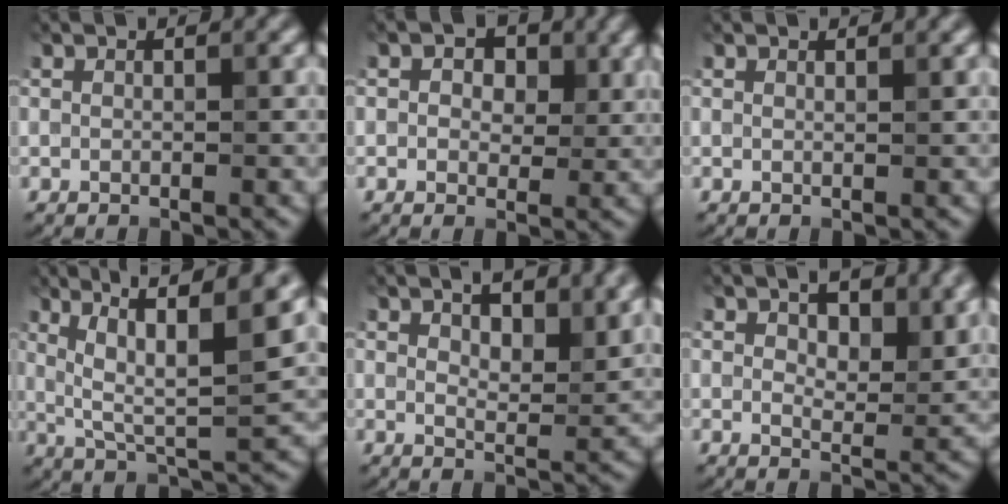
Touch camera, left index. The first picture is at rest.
{"total": 3.9, "force": [1.4, 2.7, 2.5], "torque": [-0.027, 0.001, 0.003]}
{"total": 0.8, "force": [0.7, 0.2, 0.4], "torque": [0.000, 0.001, 0.008]}
{"total": 9.7, "force": [4.4, 2.4, 8.3], "torque": [-0.135, 0.009, 0.077]}
{"total": 6.9, "force": [4.0, 2.6, 5.0], "torque": [-0.059, 0.008, 0.058]}
{"total": 5.7, "force": [3.0, 2.5, 4.1], "torque": [-0.057, -0.004, 0.051]}